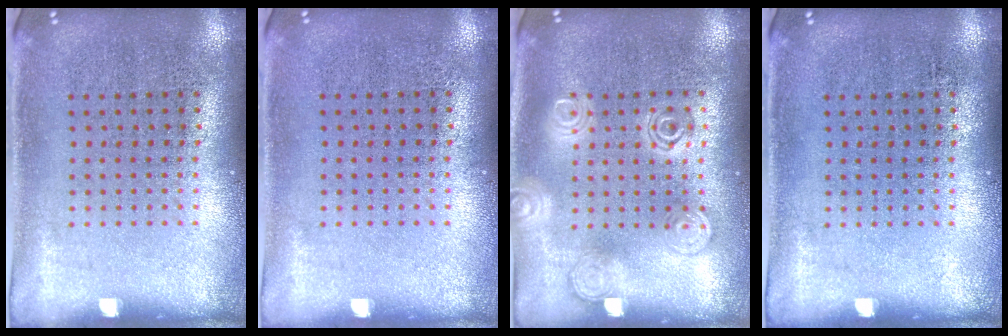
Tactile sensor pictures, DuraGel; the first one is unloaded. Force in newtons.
{"total": 0.0}
{"total": 1.3, "press": 1.3, "slide": 0.1}
{"total": 0.0}